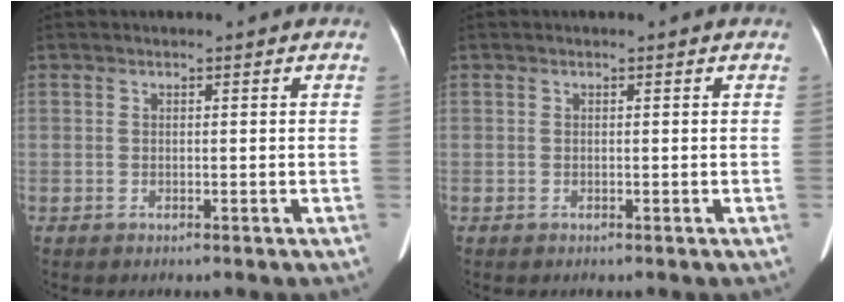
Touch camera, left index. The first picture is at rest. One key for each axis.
{"total": 0.0}